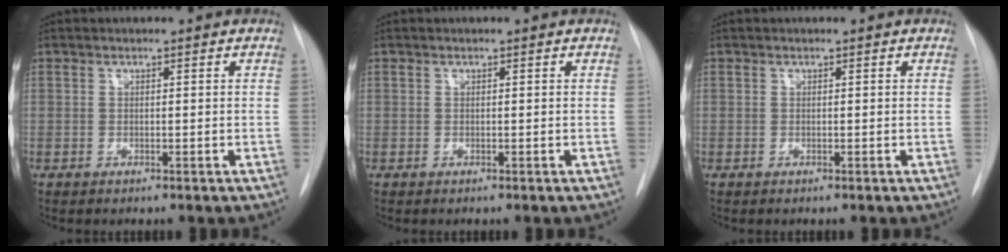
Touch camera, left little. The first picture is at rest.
{"total": 0.0}
{"total": 0.0}